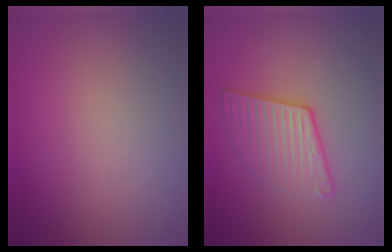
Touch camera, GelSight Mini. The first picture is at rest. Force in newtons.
{"total": 3.1, "press": 2.8, "slide": 1.4}